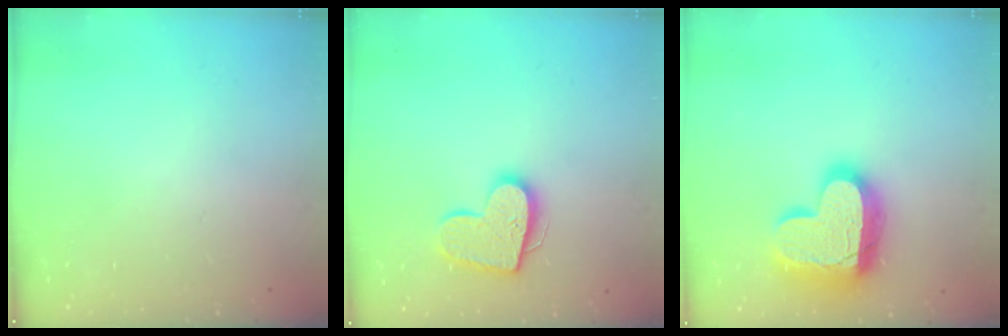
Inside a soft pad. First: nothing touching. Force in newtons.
{"total": 14.2, "press": 14.2, "slide": 1.0}
{"total": 19.3, "press": 19.2, "slide": 1.6}